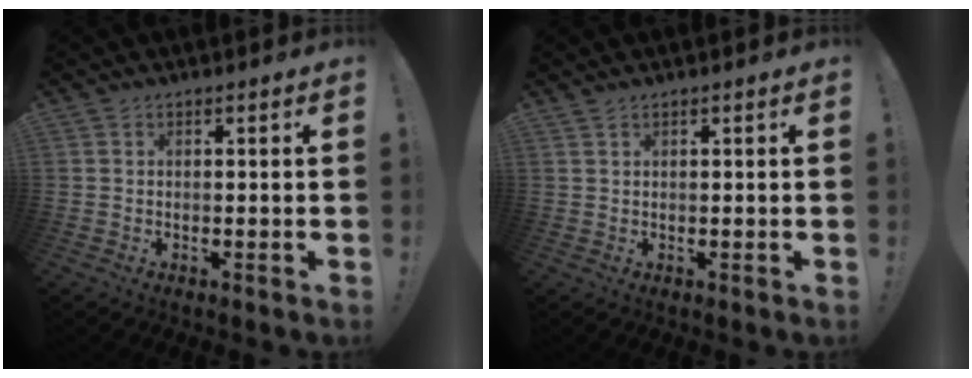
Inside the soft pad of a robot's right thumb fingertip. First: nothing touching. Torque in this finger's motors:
{"motor_torque": [0.24, -0.22, 0.13, 0.04, 0.08]}